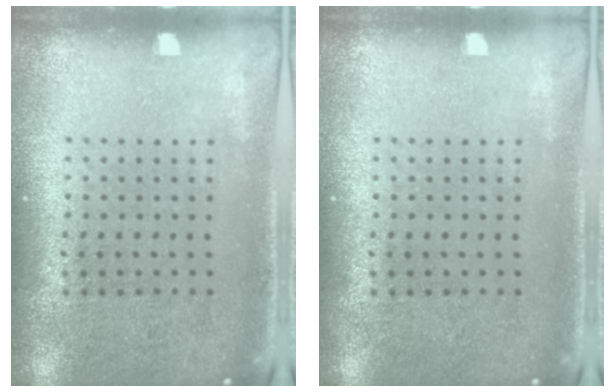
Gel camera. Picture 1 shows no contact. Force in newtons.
{"total": 0.0}